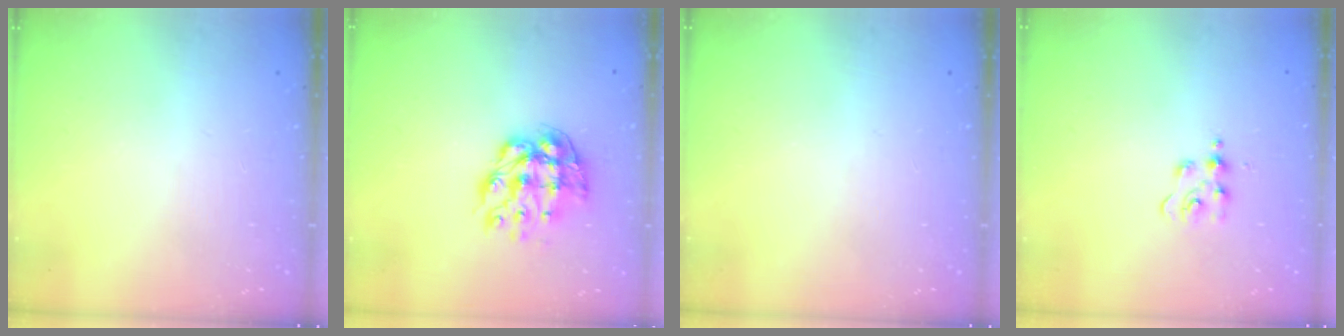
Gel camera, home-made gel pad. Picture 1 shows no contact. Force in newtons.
{"total": 10.8, "press": 10.8, "slide": 1.0}
{"total": 0.0}
{"total": 4.3, "press": 4.2, "slide": 0.6}